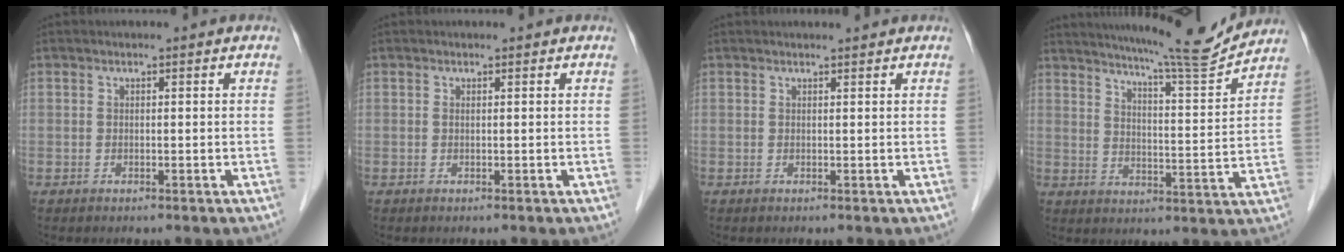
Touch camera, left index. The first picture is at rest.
{"total": 0.0}
{"total": 1.8, "force": [1.8, -0.1, 0.4], "torque": [-0.007, 0.012, 0.025]}
{"total": 13.6, "force": [12.7, -1.1, 4.6], "torque": [-0.078, -0.025, 0.178]}